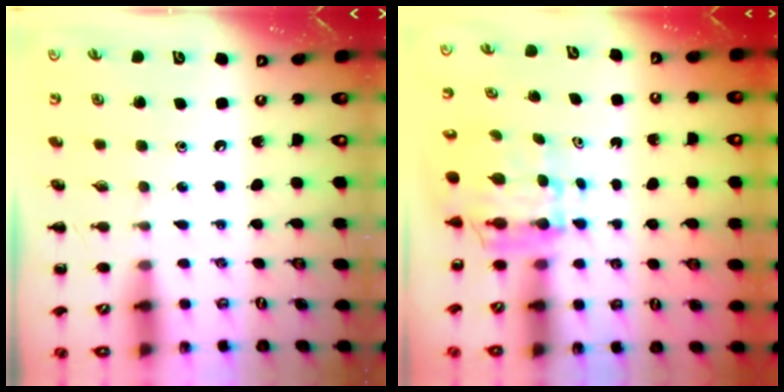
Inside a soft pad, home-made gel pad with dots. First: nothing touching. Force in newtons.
{"total": 6.7, "press": 6.6, "slide": 1.0}